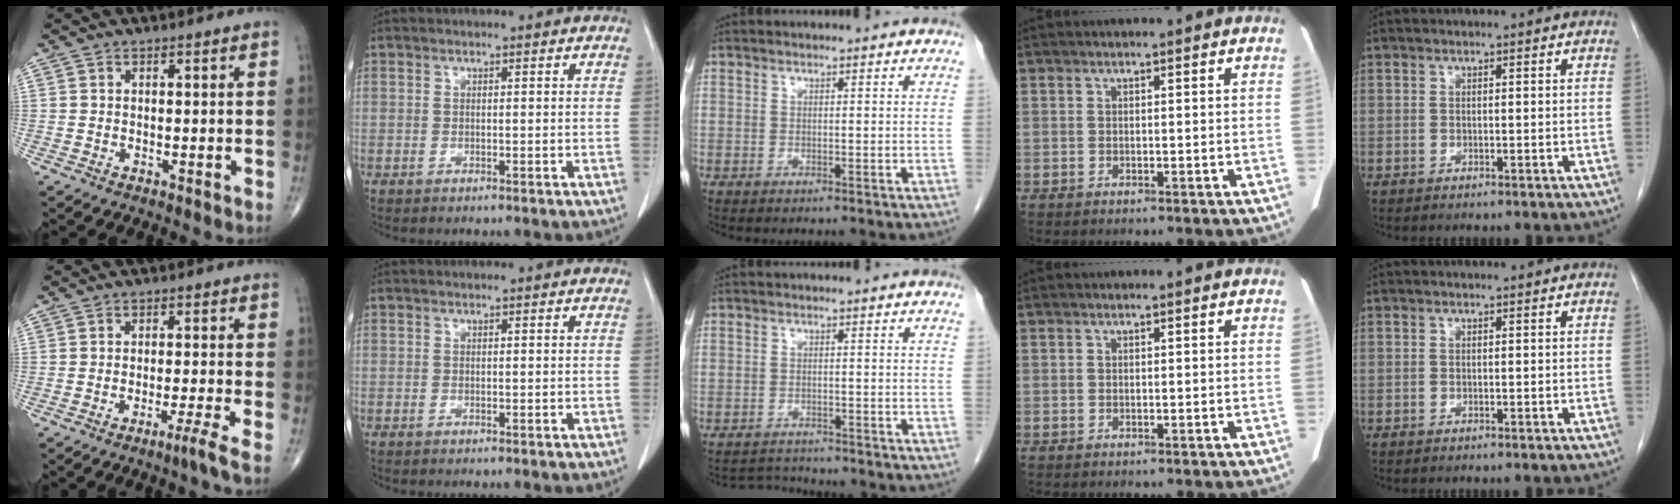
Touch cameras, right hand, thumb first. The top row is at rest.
{"thumb": {"total": 3.2, "force": [-2.1, -1.1, 2.1], "torque": [-0.047, 0.003, -0.043]}, "middle": {"total": 2.6, "force": [-2.5, 0.0, -0.7], "torque": [0.011, -0.012, -0.038]}}